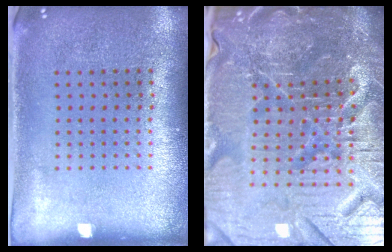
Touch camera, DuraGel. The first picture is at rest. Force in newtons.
{"total": 7.2, "press": 6.4, "slide": 3.2}